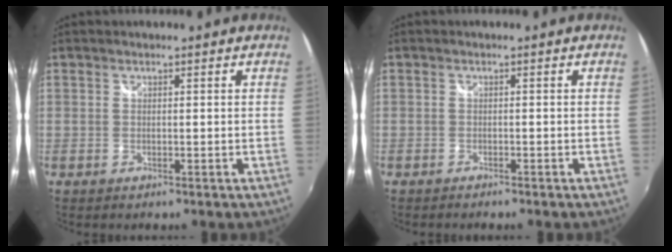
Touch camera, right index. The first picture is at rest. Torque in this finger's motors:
{"motor_torque": [-0.59, 0.17, -0.32, -0.05]}